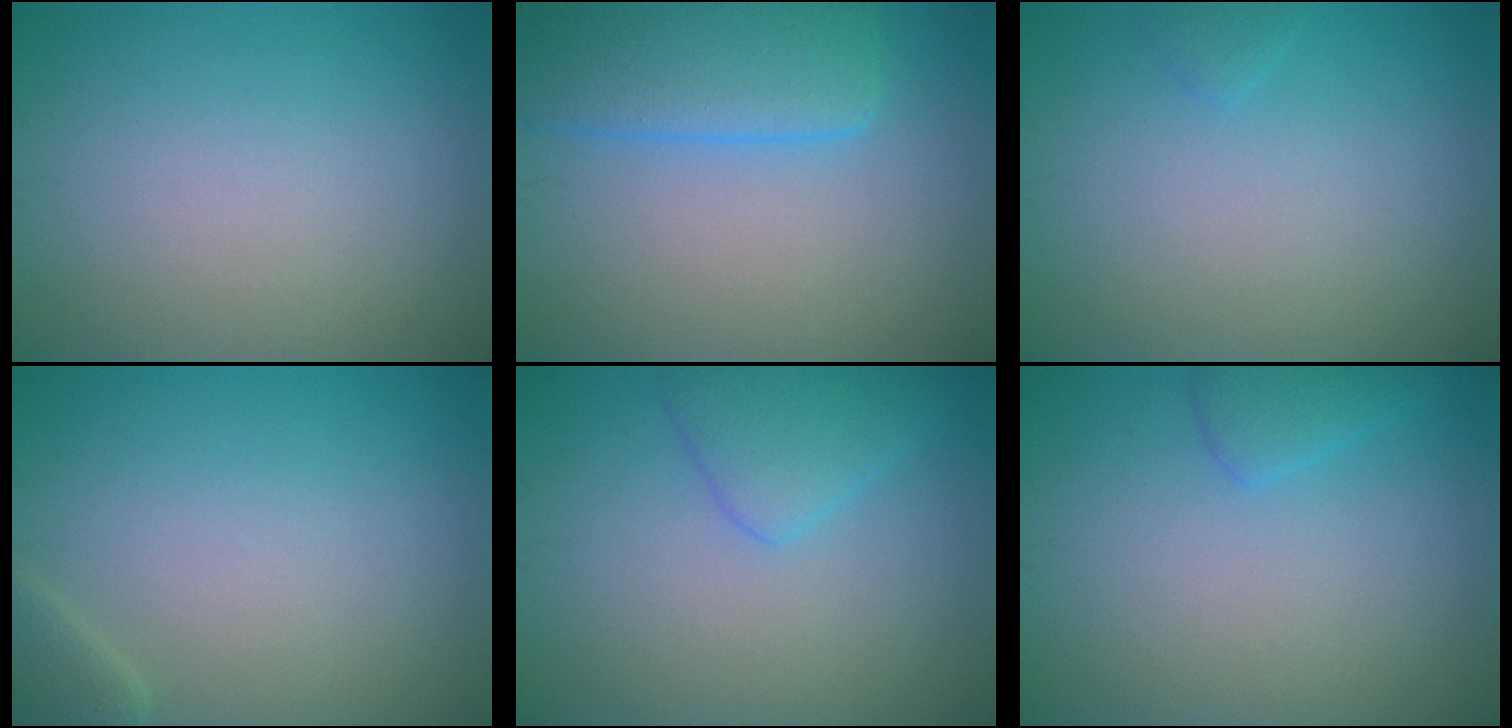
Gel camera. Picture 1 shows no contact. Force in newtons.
{"total": 6.3, "press": 6.3, "slide": 0.6}
{"total": 0.6, "press": 0.6, "slide": 0.0}
{"total": 1.9, "press": 1.9, "slide": 0.2}
{"total": 2.8, "press": 2.8, "slide": 0.1}
{"total": 1.7, "press": 1.7, "slide": 0.1}